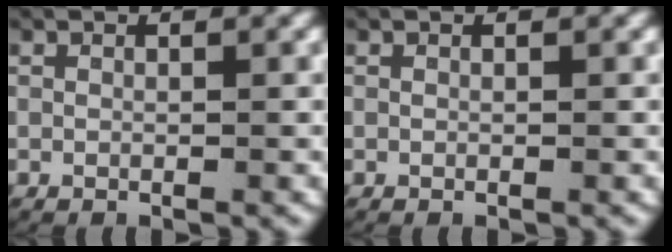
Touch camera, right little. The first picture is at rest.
{"total": 0.0}